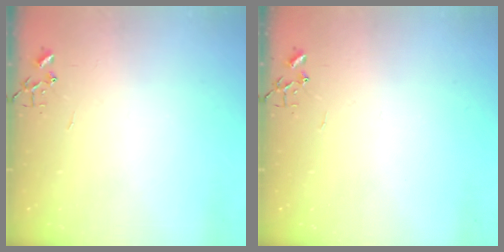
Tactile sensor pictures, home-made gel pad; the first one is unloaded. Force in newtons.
{"total": 0.0}